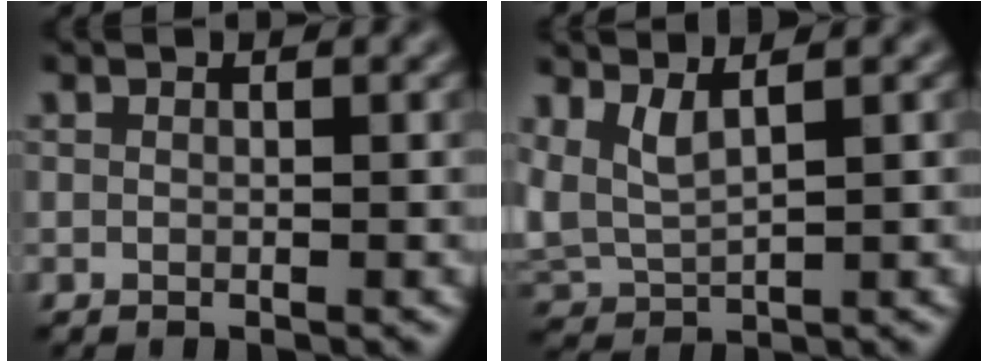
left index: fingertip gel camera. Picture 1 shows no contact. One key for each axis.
{"total": 3.0, "fx": 1.7, "fy": 1.0, "fz": 2.2, "tx": -0.061, "ty": -0.001, "tz": 0.042}